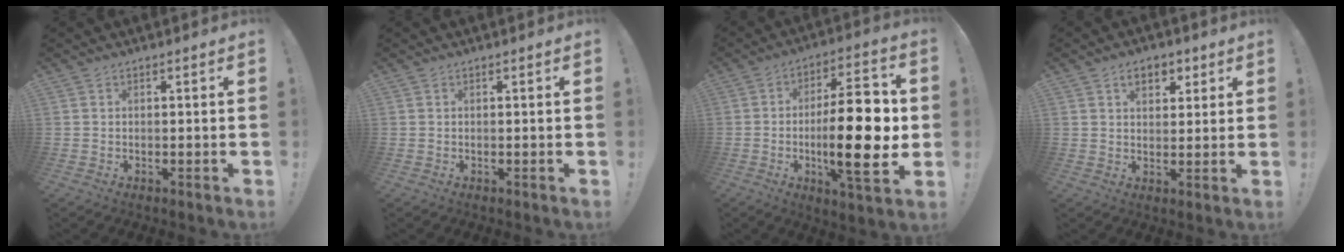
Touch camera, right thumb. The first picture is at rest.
{"total": 0.0}
{"total": 21.1, "force": [-1.7, 6.6, 19.9], "torque": [-0.315, -0.002, -0.028]}
{"total": 6.3, "force": [3.0, 4.2, 3.7], "torque": [-0.049, -0.002, 0.051]}